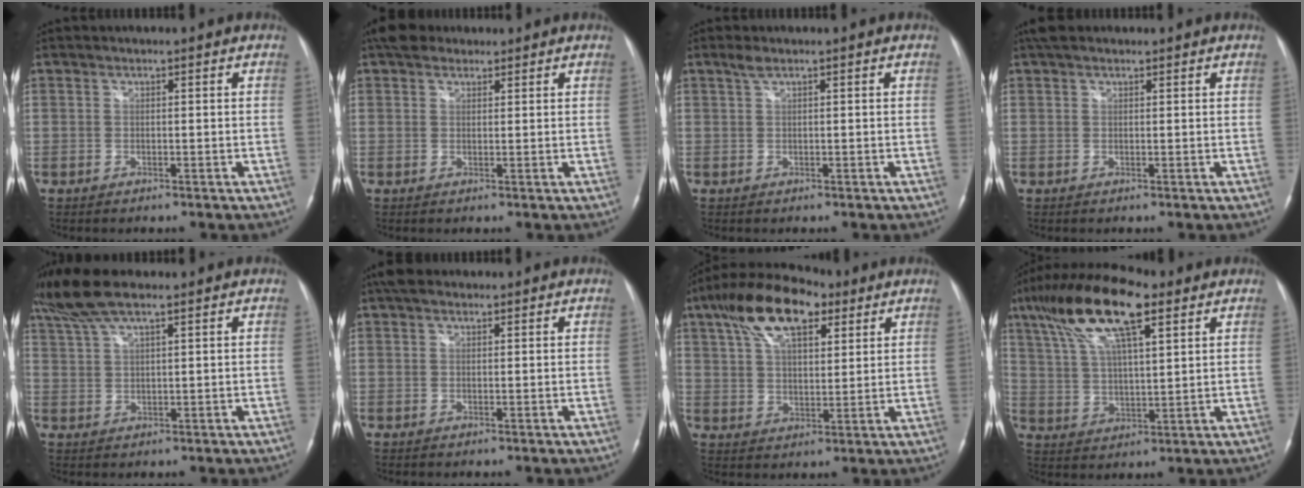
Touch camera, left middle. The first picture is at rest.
{"total": 4.7, "force": [3.6, 2.6, 1.6], "torque": [-0.029, 0.029, 0.063]}
{"total": 1.3, "force": [0.9, 0.3, 0.9], "torque": [-0.019, 0.011, 0.020]}
{"total": 3.2, "force": [2.5, 1.5, 1.5], "torque": [-0.028, 0.026, 0.043]}
{"total": 8.0, "force": [6.2, 1.4, 4.8], "torque": [-0.105, 0.032, 0.120]}
{"total": 3.5, "force": [2.5, 1.9, 1.5], "torque": [-0.030, 0.026, 0.043]}
{"total": 14.4, "force": [8.2, 6.0, 10.3], "torque": [-0.198, 0.040, 0.147]}
{"total": 15.8, "force": [8.9, 4.1, 12.3], "torque": [-0.243, 0.036, 0.164]}